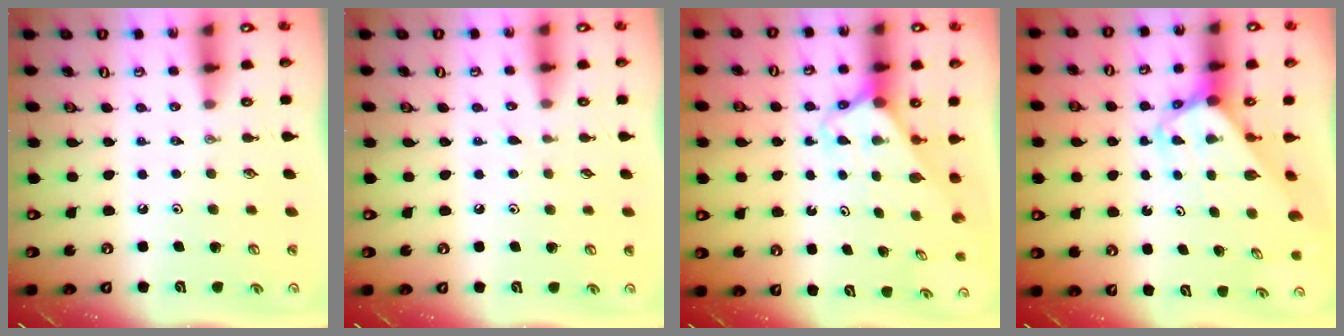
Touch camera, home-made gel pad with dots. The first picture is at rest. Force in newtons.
{"total": 4.3, "press": 4.2, "slide": 0.5}
{"total": 2.6, "press": 2.6, "slide": 0.1}
{"total": 2.8, "press": 2.8, "slide": 0.2}